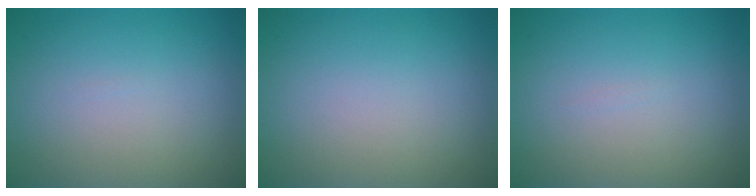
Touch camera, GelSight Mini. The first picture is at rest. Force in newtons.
{"total": 0.0}
{"total": 0.0}